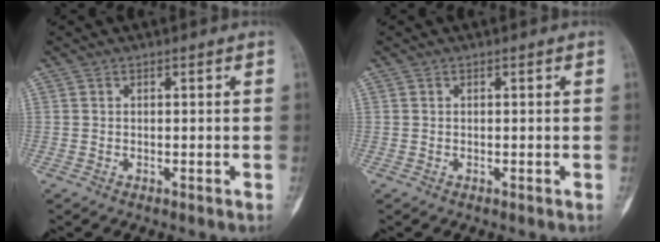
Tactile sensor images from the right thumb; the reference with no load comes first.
{"total": 0.0}